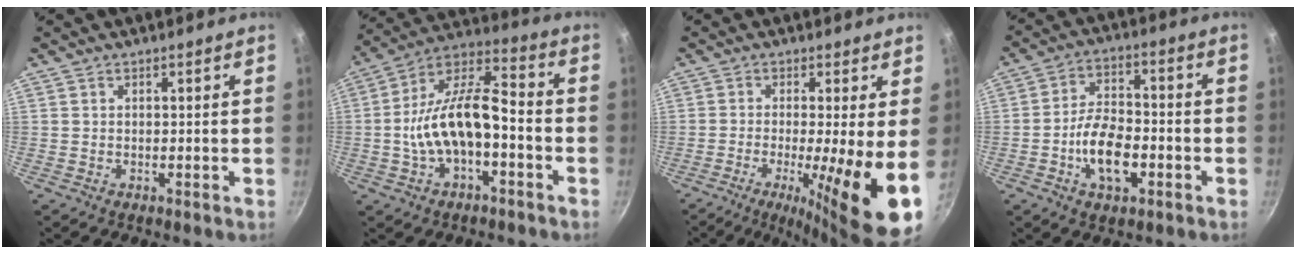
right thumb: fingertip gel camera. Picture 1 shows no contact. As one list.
[{"total": 16.2, "force": [-3.5, 7.8, 13.7], "torque": [-0.231, 0.051, -0.072]}, {"total": 13.4, "force": [-2.3, 1.8, 13.0], "torque": [-0.208, -0.017, -0.036]}, {"total": 10.7, "force": [-3.5, 5.8, 8.3], "torque": [-0.137, 0.029, -0.067]}]